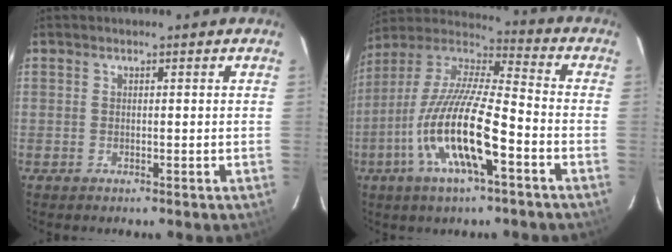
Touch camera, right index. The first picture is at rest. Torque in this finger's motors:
{"motor_torque": [1.27, -0.87, 1.05, 0.21]}